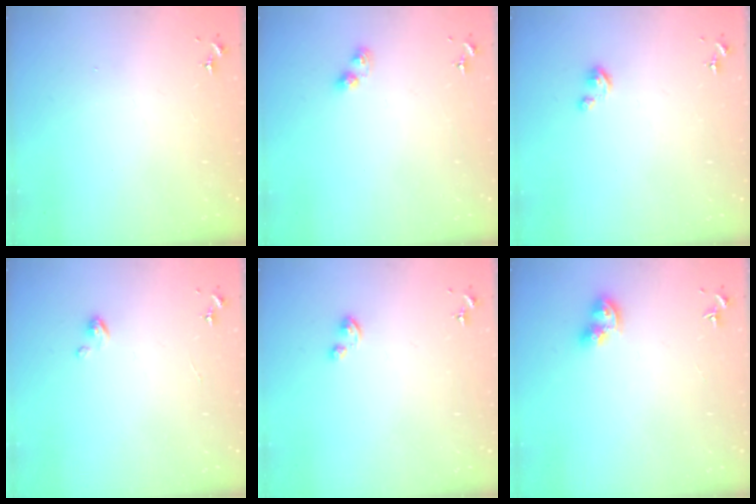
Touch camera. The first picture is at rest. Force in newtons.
{"total": 3.4, "press": 3.4, "slide": 0.5}
{"total": 2.6, "press": 2.6, "slide": 0.3}
{"total": 2.7, "press": 2.7, "slide": 0.2}
{"total": 2.5, "press": 2.5, "slide": 0.3}
{"total": 8.6, "press": 8.6, "slide": 0.9}